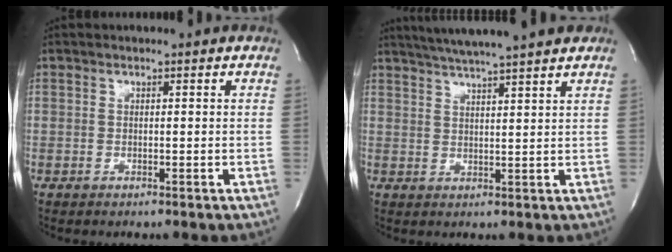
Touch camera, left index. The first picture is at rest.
{"total": 12.2, "force": [10.5, -0.1, 6.3], "torque": [-0.107, 0.018, 0.143]}